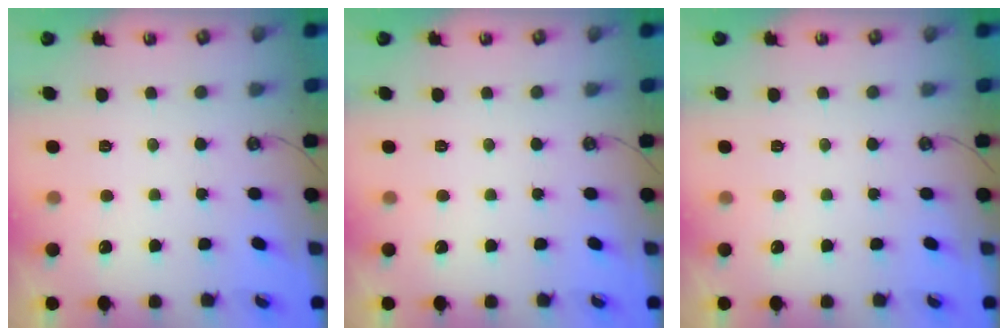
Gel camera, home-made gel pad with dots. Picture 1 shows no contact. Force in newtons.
{"total": 0.0}
{"total": 0.0}